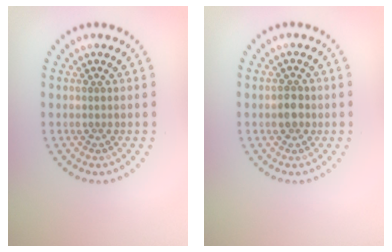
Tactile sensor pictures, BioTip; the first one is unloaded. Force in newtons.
{"total": 1.7, "press": 1.7, "slide": 0.3}